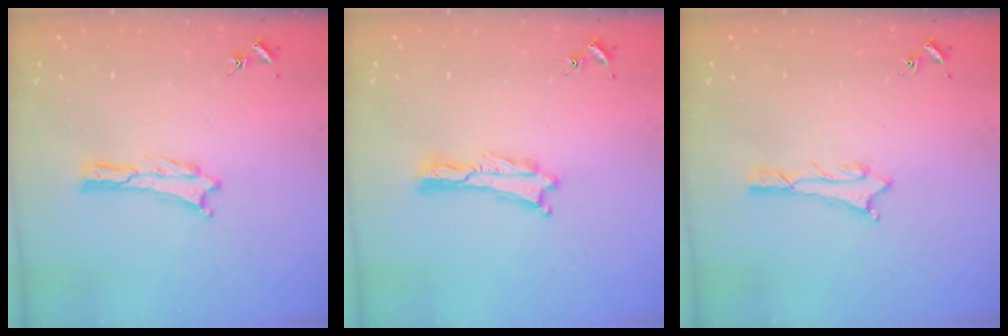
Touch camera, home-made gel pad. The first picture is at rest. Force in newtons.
{"total": 0.0}
{"total": 0.7, "press": 0.7, "slide": 0.2}